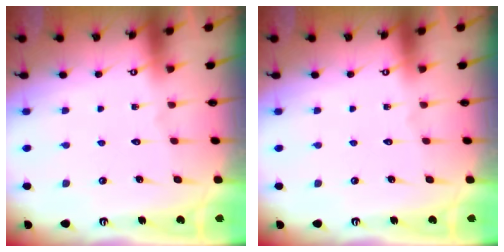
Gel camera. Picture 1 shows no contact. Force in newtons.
{"total": 0.0}